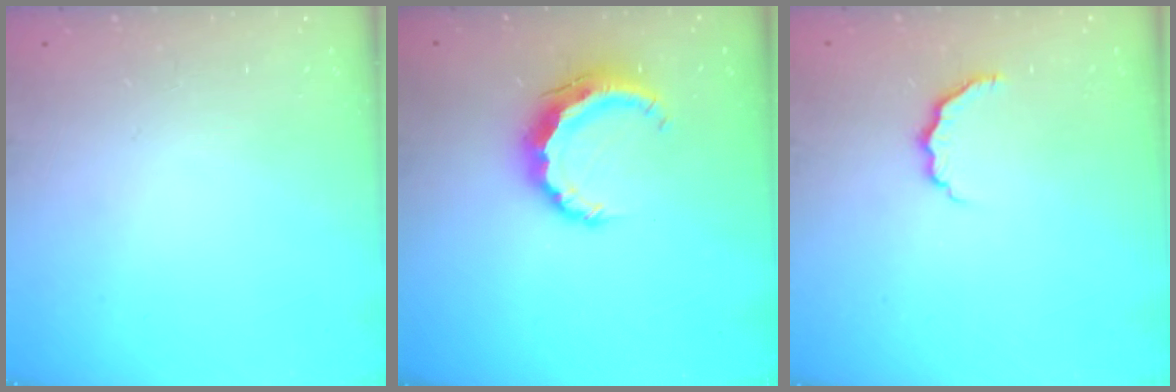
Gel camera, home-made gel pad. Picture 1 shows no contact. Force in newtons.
{"total": 8.2, "press": 8.1, "slide": 0.7}
{"total": 5.2, "press": 5.1, "slide": 1.0}